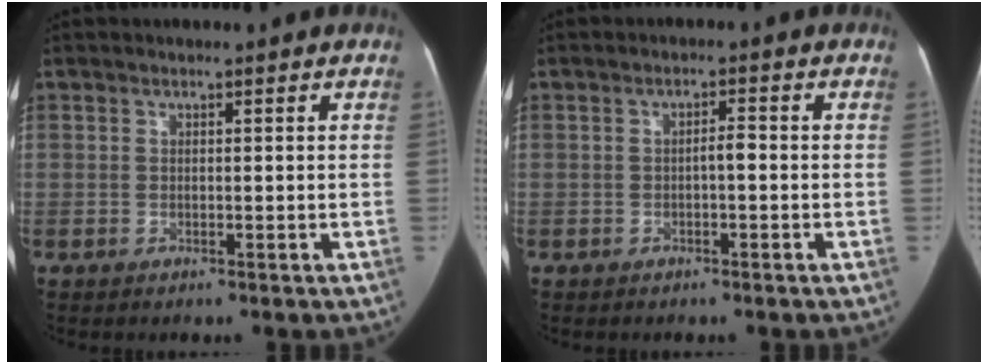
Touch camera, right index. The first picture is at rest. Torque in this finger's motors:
{"motor_torque": [0.21, 0.15, 0.02, 0.00]}